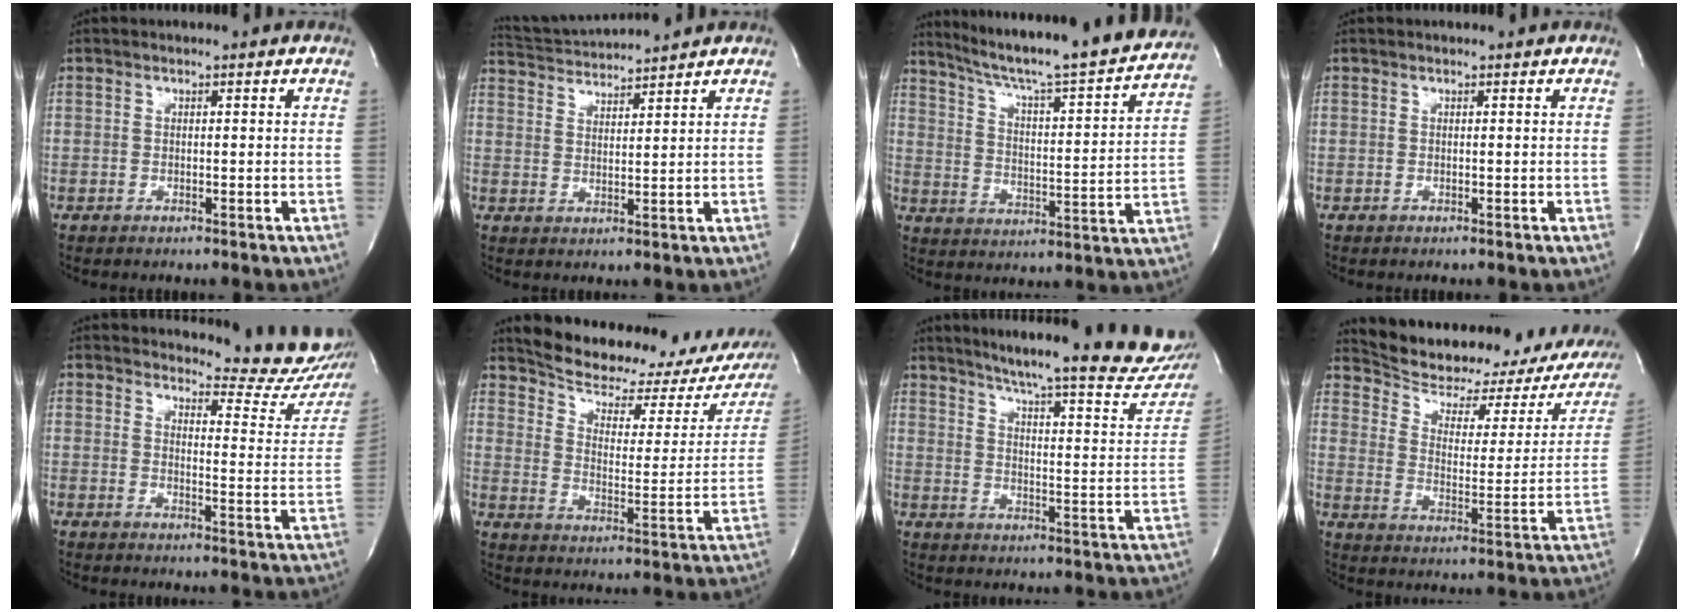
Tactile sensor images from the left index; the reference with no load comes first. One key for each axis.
{"total": 7.4, "fx": 7.2, "fy": -1.2, "fz": 1.1, "tx": -0.032, "ty": 0.013, "tz": 0.129}
{"total": 24.5, "fx": 22.1, "fy": 0.4, "fz": 10.7, "tx": -0.171, "ty": -0.047, "tz": 0.299}
{"total": 0.0}
{"total": 14.7, "fx": 14.2, "fy": 2.9, "fz": 2.3, "tx": -0.002, "ty": -0.086, "tz": 0.136}
{"total": 20.8, "fx": 18.6, "fy": 5.2, "fz": 7.5, "tx": -0.101, "ty": -0.034, "tz": 0.239}
{"total": 26.9, "fx": 23.5, "fy": 2.7, "fz": 13.0, "tx": -0.193, "ty": -0.073, "tz": 0.284}
{"total": 21.9, "fx": 18.7, "fy": 6.1, "fz": 9.7, "tx": -0.135, "ty": -0.012, "tz": 0.244}